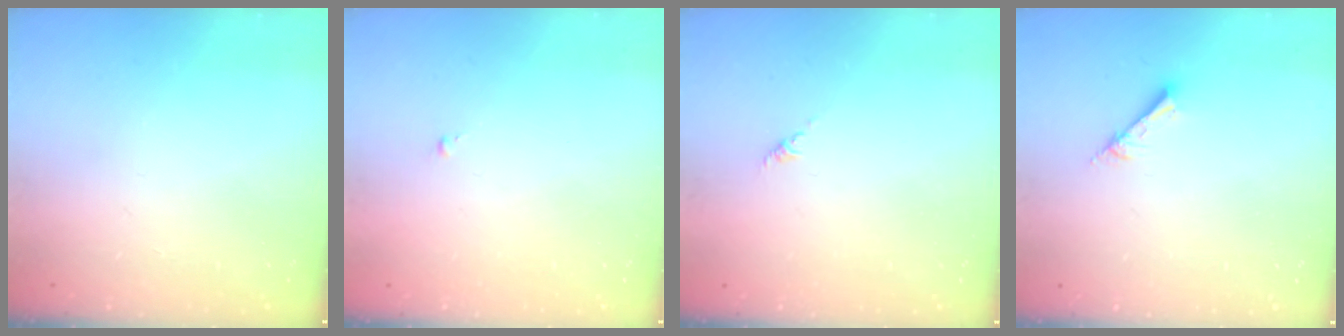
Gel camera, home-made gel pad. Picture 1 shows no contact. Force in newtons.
{"total": 0.0}
{"total": 0.0}
{"total": 2.6, "press": 2.6, "slide": 0.1}